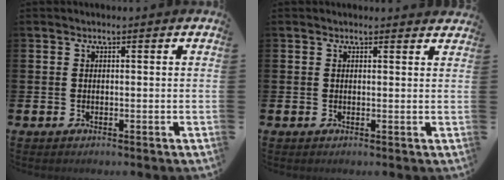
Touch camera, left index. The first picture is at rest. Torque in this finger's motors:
{"motor_torque": [0.93, -1.21, 0.18, 0.01]}